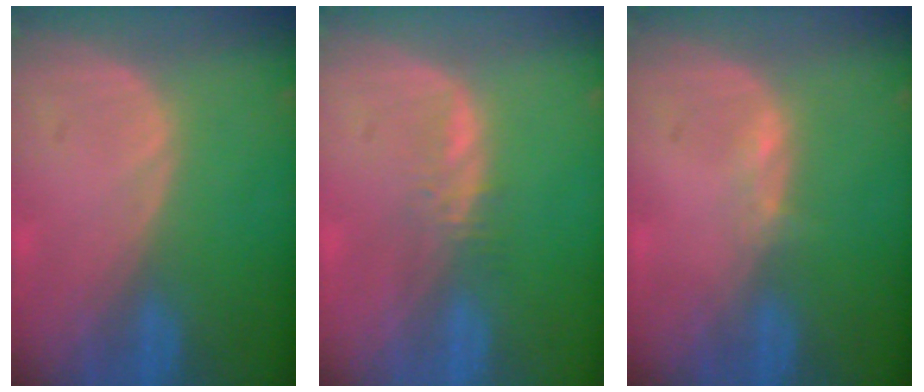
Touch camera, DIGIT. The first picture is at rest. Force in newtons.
{"total": 2.2, "press": 2.1, "slide": 0.2}
{"total": 1.0, "press": 0.8, "slide": 0.5}